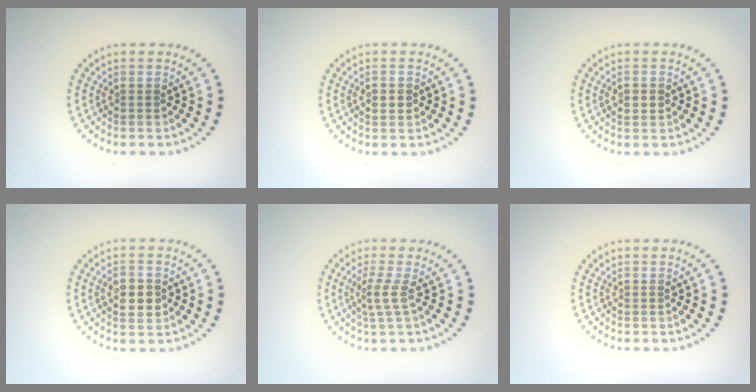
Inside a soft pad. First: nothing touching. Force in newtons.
{"total": 1.3, "press": 1.3, "slide": 0.1}
{"total": 1.7, "press": 1.7, "slide": 0.1}
{"total": 2.8, "press": 2.8, "slide": 0.0}
{"total": 2.0, "press": 1.4, "slide": 1.5}
{"total": 0.0}